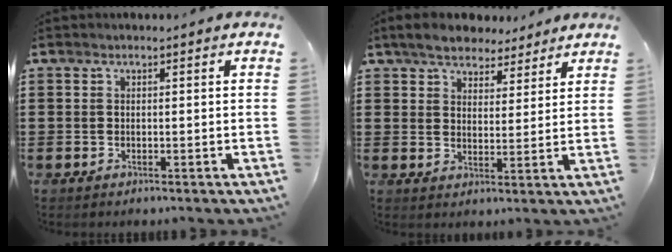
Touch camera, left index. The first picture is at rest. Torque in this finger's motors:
{"motor_torque": [0.41, -0.48, 0.42, 0.10]}